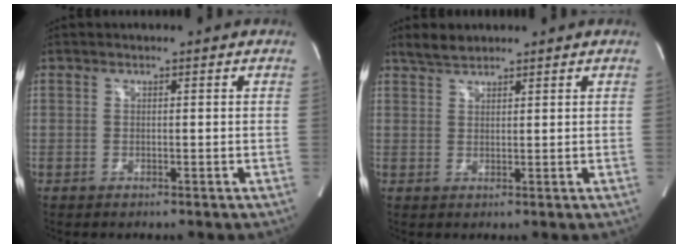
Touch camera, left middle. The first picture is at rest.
{"total": 2.7, "force": [2.5, 0.7, 0.8], "torque": [-0.021, 0.012, 0.049]}